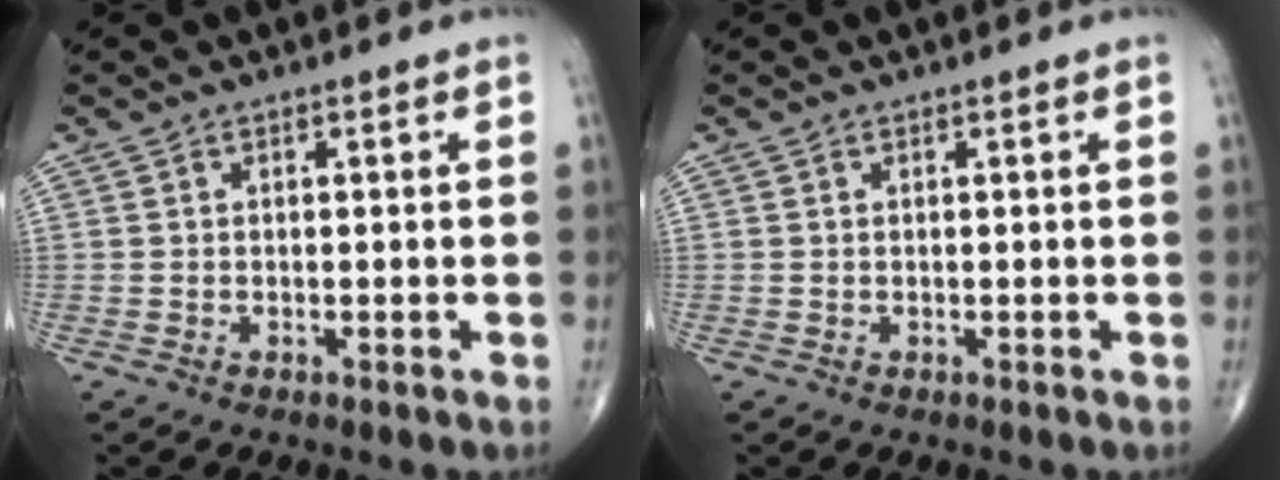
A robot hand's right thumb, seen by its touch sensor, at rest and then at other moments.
{"total": 0.0}